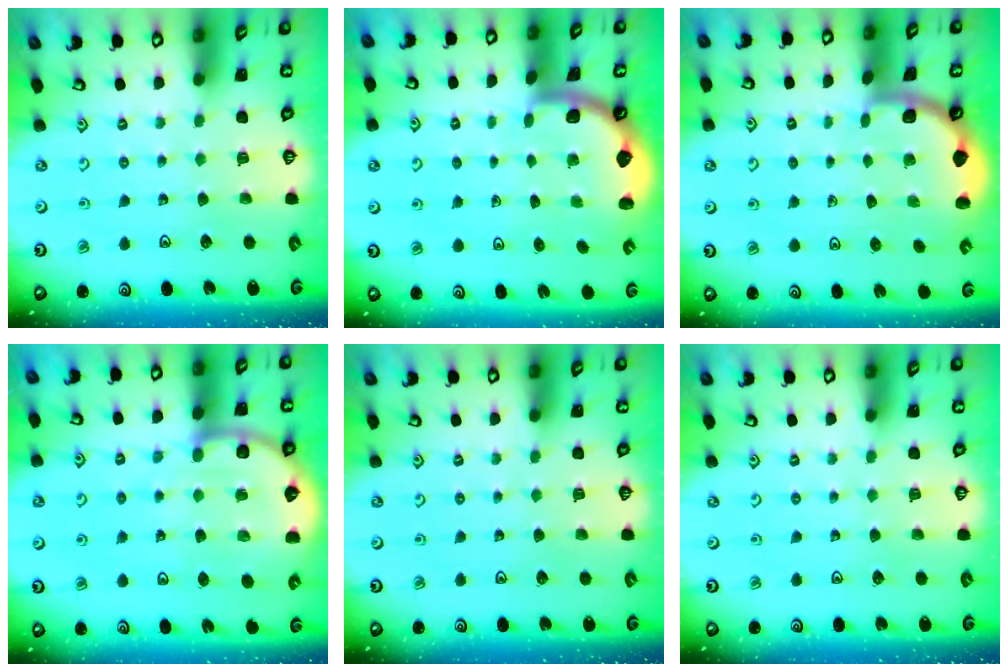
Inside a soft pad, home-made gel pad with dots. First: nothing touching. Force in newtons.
{"total": 1.6, "press": 1.6, "slide": 0.1}
{"total": 1.7, "press": 1.7, "slide": 0.1}
{"total": 7.3, "press": 7.2, "slide": 1.0}
{"total": 0.0}
{"total": 0.0}